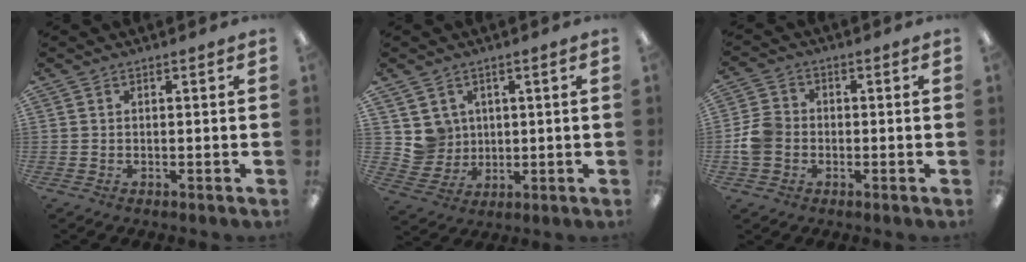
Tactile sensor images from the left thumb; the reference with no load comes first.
{"total": 6.2, "force": [2.8, 5.5, -0.4], "torque": [-0.008, -0.011, 0.056]}
{"total": 6.4, "force": [-1.3, 5.3, 3.3], "torque": [-0.061, 0.013, -0.024]}